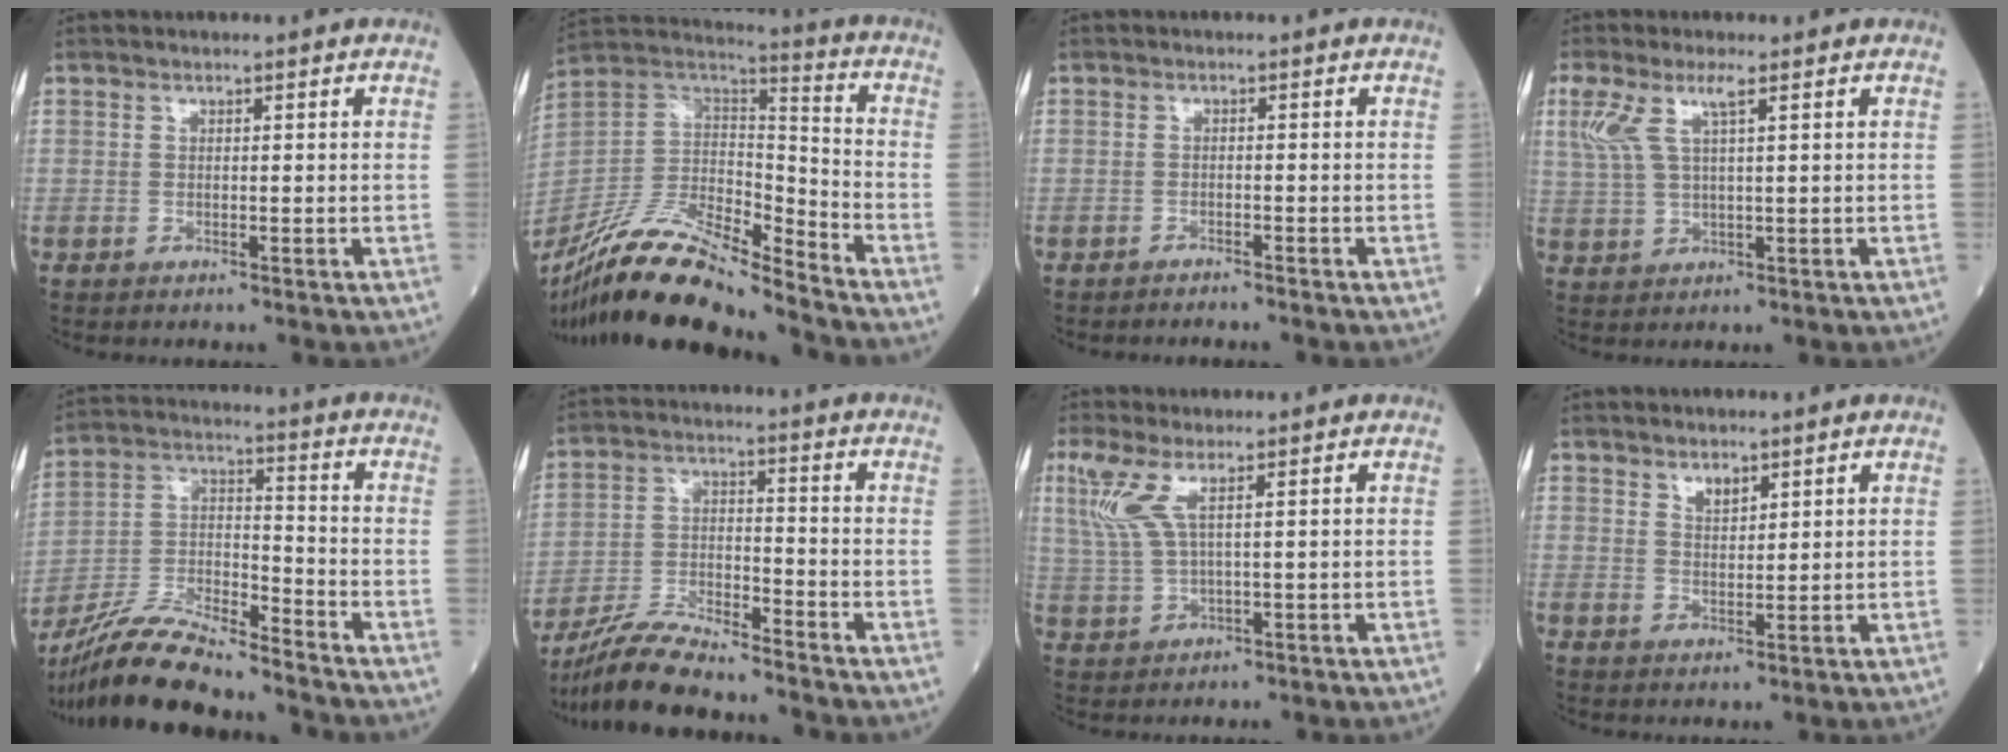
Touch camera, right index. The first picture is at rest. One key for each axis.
{"total": 19.2, "fx": -16.2, "fy": 2.4, "fz": 10.1, "tx": -0.209, "ty": 0.008, "tz": -0.304}
{"total": 2.5, "fx": -2.5, "fy": 0.0, "fz": 0.5, "tx": -0.007, "ty": -0.002, "tz": -0.030}
{"total": 5.8, "fx": 2.6, "fy": 1.1, "fz": 5.0, "tx": -0.126, "ty": 0.020, "tz": 0.060}
{"total": 15.7, "fx": -14.4, "fy": 1.1, "fz": 6.1, "tx": -0.119, "ty": 0.001, "tz": -0.269}
{"total": 10.8, "fx": -10.0, "fy": 0.7, "fz": 3.9, "tx": -0.075, "ty": -0.011, "tz": -0.188}
{"total": 5.3, "fx": 2.3, "fy": 0.7, "fz": 4.7, "tx": -0.128, "ty": 0.009, "tz": 0.056}
{"total": 2.2, "fx": 1.7, "fy": 0.9, "fz": 1.1, "tx": -0.023, "ty": -0.003, "tz": 0.035}